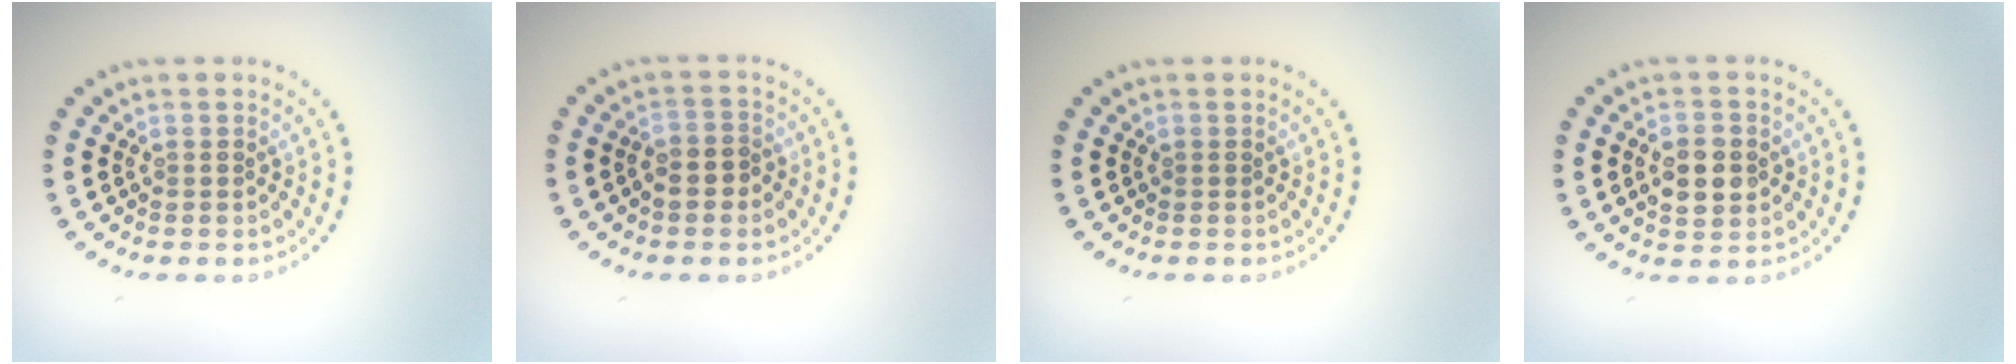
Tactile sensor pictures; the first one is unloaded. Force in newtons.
{"total": 2.1, "press": 2.0, "slide": 0.6}
{"total": 0.0}
{"total": 3.6, "press": 3.6, "slide": 0.1}